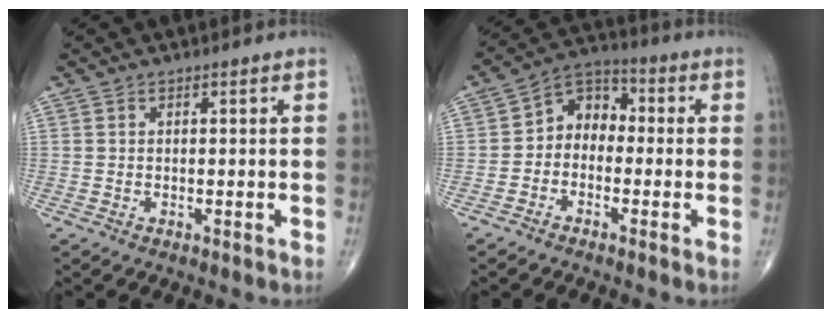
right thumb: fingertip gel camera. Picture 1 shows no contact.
{"total": 7.3, "force": [-1.1, 5.7, 4.4], "torque": [-0.039, 0.035, -0.041]}